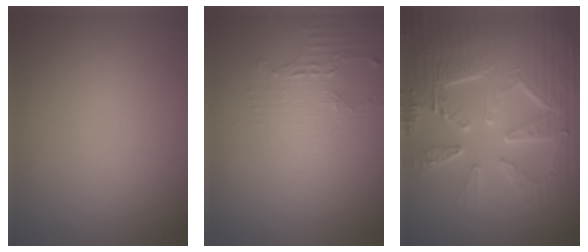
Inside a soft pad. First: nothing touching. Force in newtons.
{"total": 2.0, "press": 1.5, "slide": 1.3}
{"total": 10.1, "press": 6.8, "slide": 7.5}